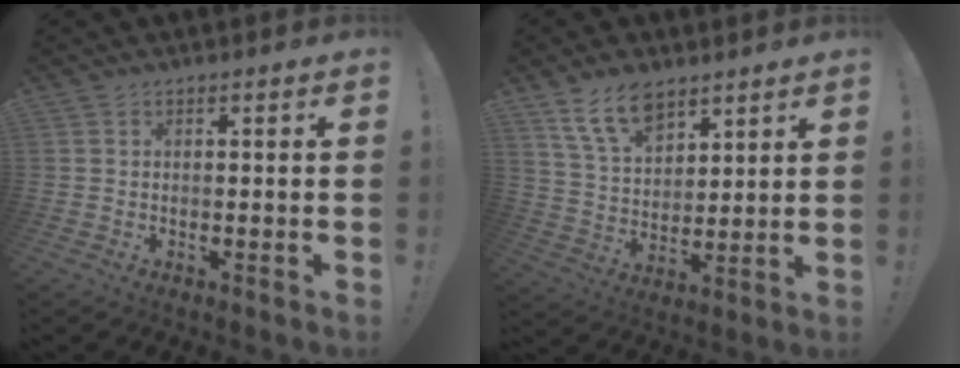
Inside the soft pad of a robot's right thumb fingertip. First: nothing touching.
{"total": 12.0, "force": [8.3, 6.3, 5.9], "torque": [-0.112, -0.041, 0.160]}